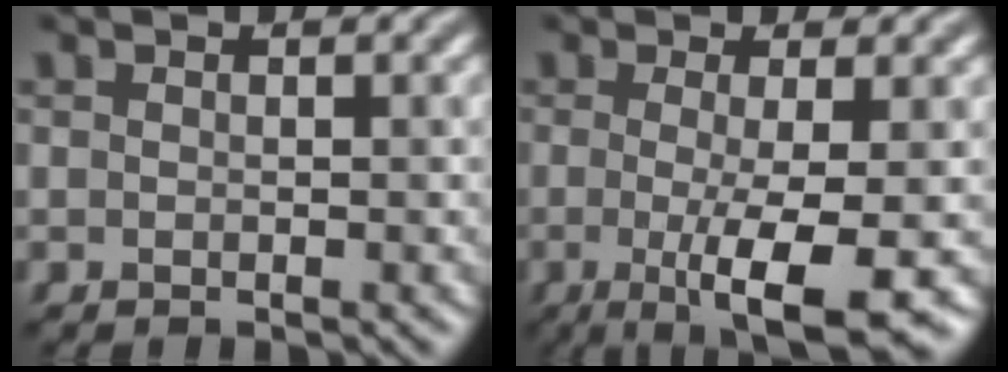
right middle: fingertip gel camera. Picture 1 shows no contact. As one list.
[{"total": 7.3, "force": [-1.5, 1.7, 6.9], "torque": [-0.099, -0.016, -0.025]}]